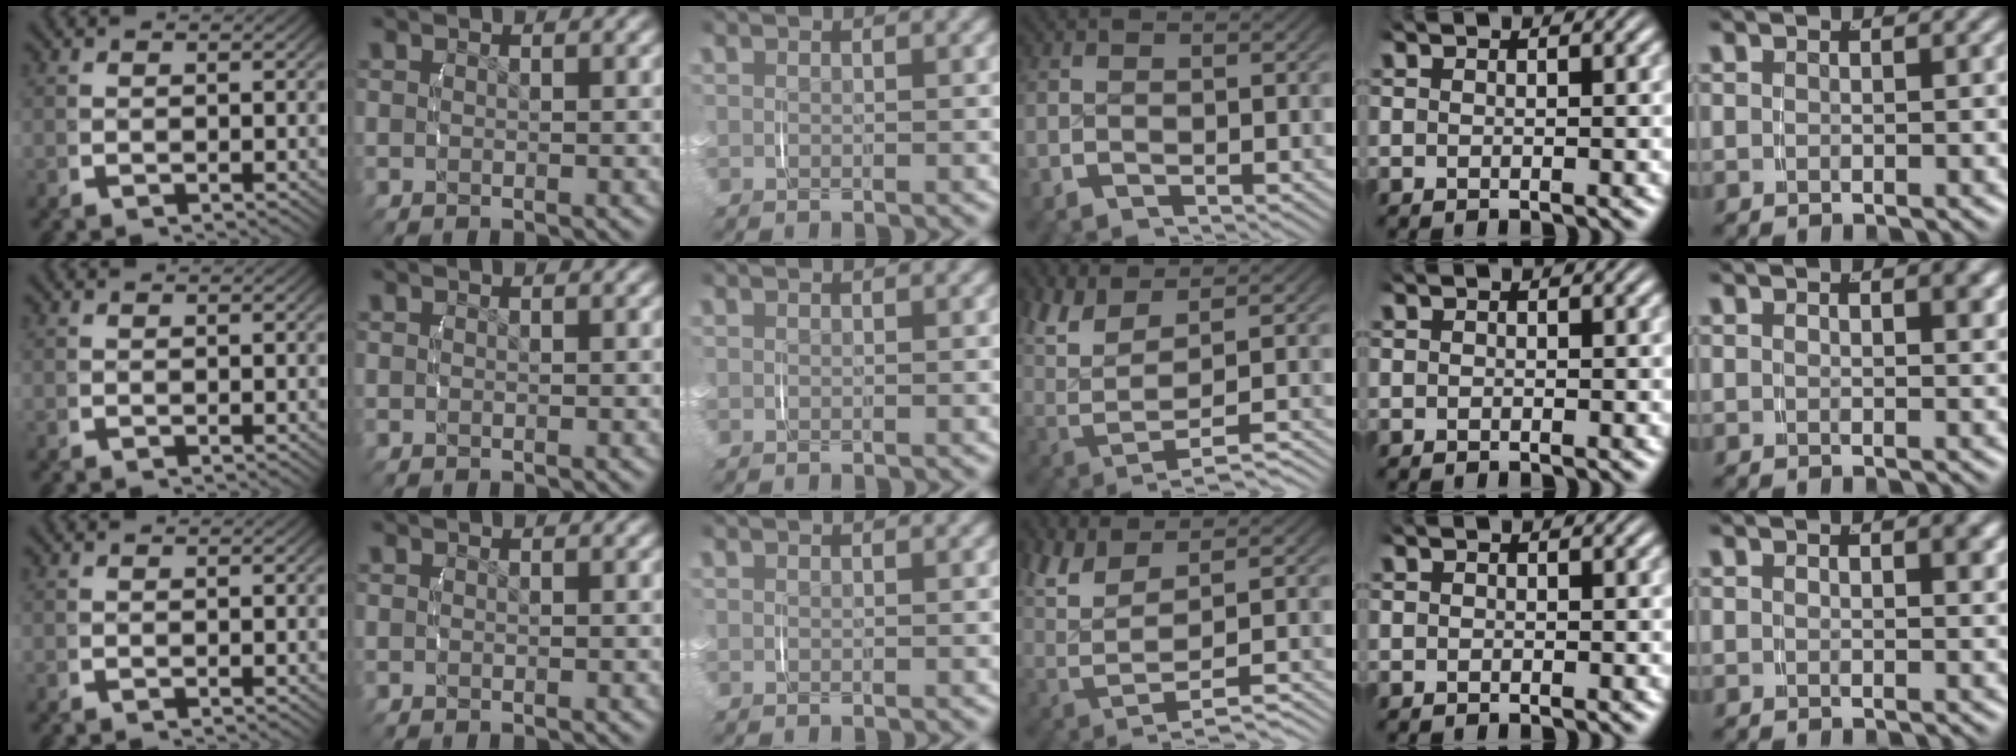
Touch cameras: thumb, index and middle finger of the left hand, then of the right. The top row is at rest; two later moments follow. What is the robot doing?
{"motion": "lift_and_place", "object": "backpack"}